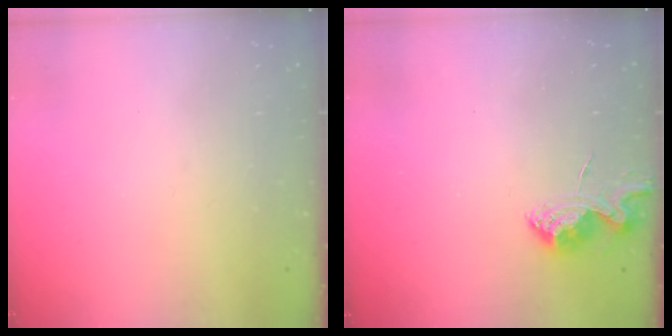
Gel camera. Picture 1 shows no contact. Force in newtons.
{"total": 7.3, "press": 7.3, "slide": 0.6}